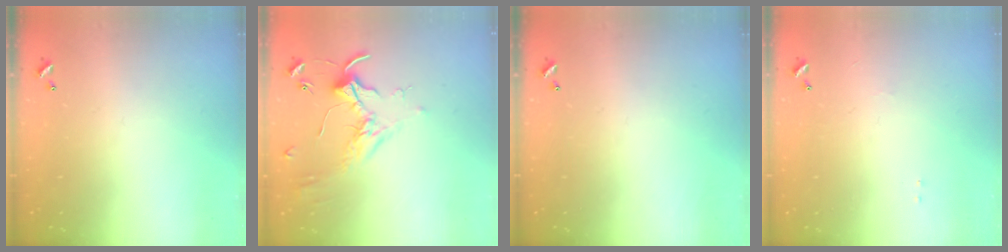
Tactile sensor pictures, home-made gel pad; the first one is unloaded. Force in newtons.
{"total": 1.8, "press": 1.8, "slide": 0.4}
{"total": 0.0}
{"total": 0.9, "press": 0.8, "slide": 0.5}